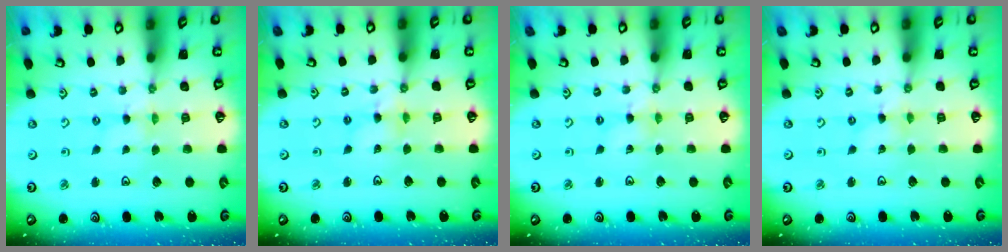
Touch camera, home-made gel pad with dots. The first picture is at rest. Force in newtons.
{"total": 4.6, "press": 4.5, "slide": 0.4}
{"total": 1.6, "press": 1.6, "slide": 0.3}
{"total": 0.0}